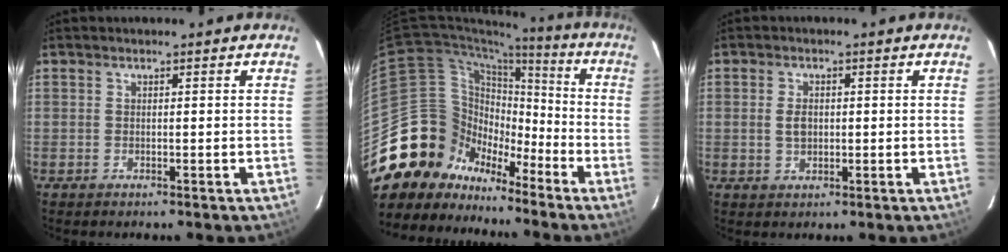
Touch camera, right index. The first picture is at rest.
{"total": 17.2, "force": [-11.5, 12.2, 3.5], "torque": [-0.082, 0.056, -0.196]}
{"total": 3.0, "force": [0.1, 2.0, 2.2], "torque": [-0.040, 0.004, 0.005]}